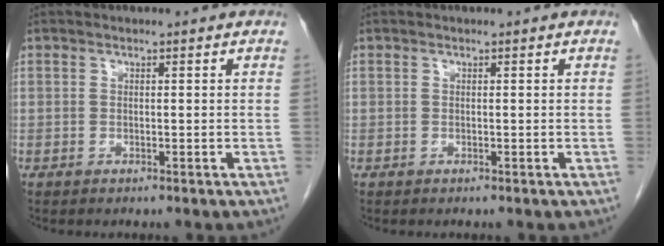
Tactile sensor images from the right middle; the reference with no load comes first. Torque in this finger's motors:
{"motor_torque": [0.00, 0.00, 0.00, -0.01]}